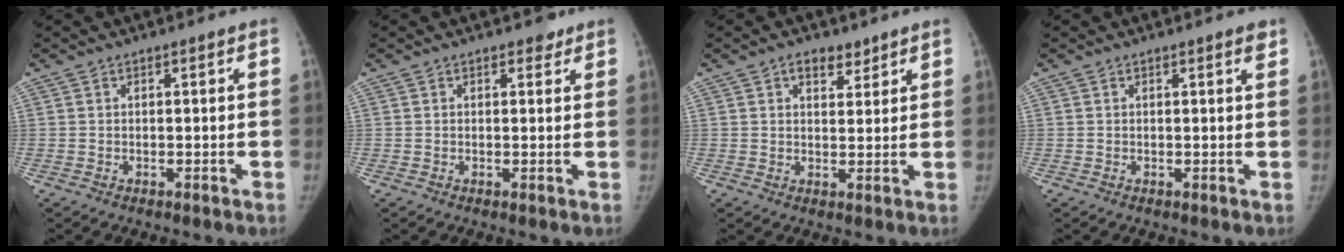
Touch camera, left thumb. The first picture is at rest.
{"total": 1.5, "force": [1.1, 1.0, 0.4], "torque": [0.008, -0.004, 0.009]}
{"total": 3.9, "force": [2.6, 2.2, 1.9], "torque": [-0.006, -0.013, 0.041]}
{"total": 1.0, "force": [0.7, 0.1, 0.7], "torque": [-0.007, -0.003, 0.008]}